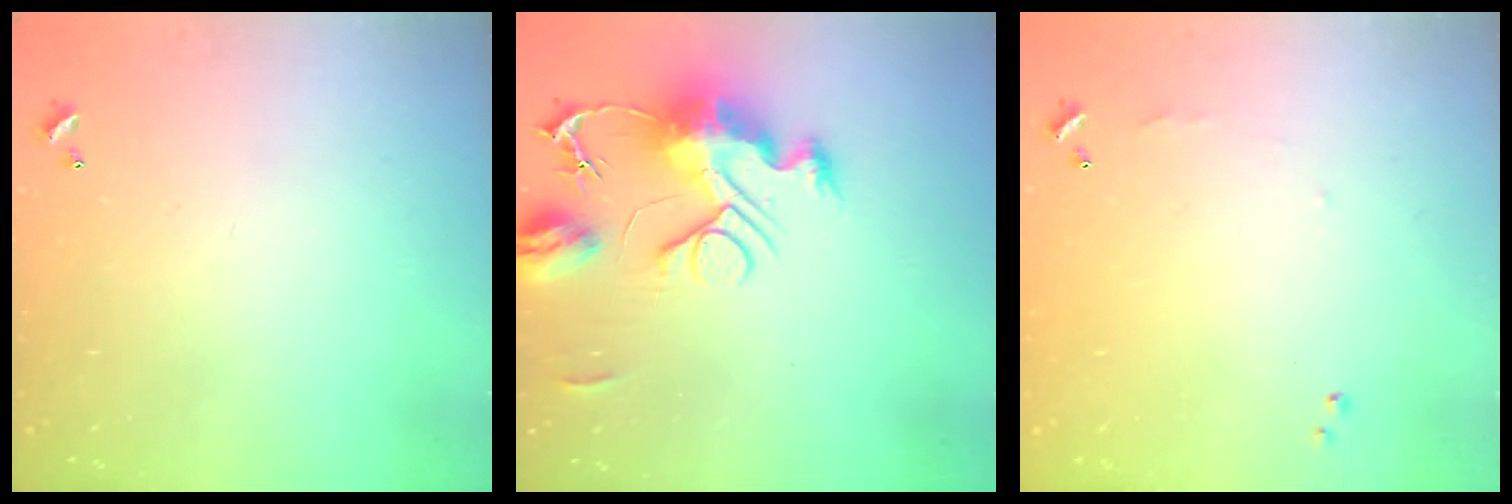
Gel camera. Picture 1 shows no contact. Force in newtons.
{"total": 12.6, "press": 12.6, "slide": 1.2}
{"total": 5.2, "press": 5.1, "slide": 0.6}